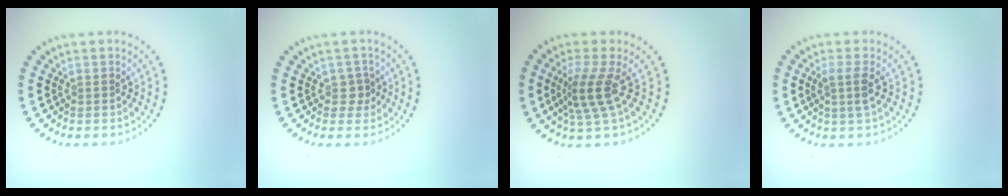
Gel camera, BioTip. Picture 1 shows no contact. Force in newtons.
{"total": 1.2, "press": 1.0, "slide": 0.7}
{"total": 3.3, "press": 2.3, "slide": 2.4}
{"total": 1.9, "press": 1.5, "slide": 1.2}